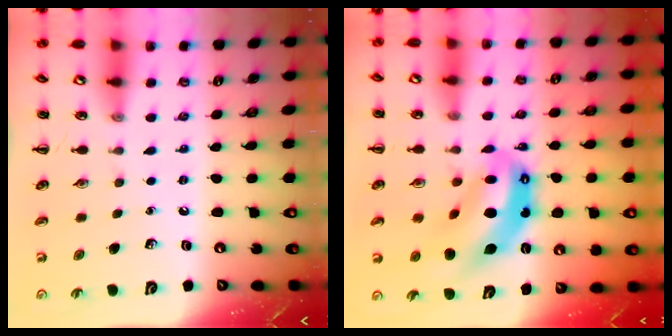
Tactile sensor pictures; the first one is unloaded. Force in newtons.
{"total": 11.8, "press": 11.4, "slide": 3.1}